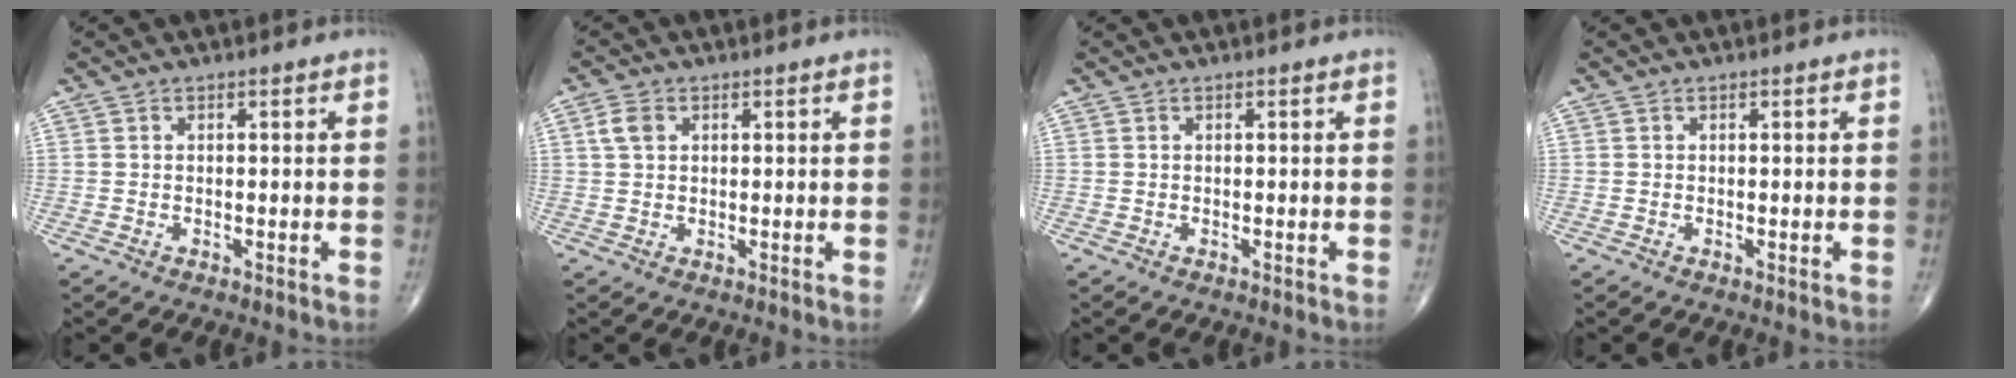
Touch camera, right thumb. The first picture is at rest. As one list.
[{"total": 3.1, "force": [1.0, 2.2, 1.9], "torque": [-0.038, 0.005, 0.020]}, {"total": 0.0}, {"total": 0.0}]